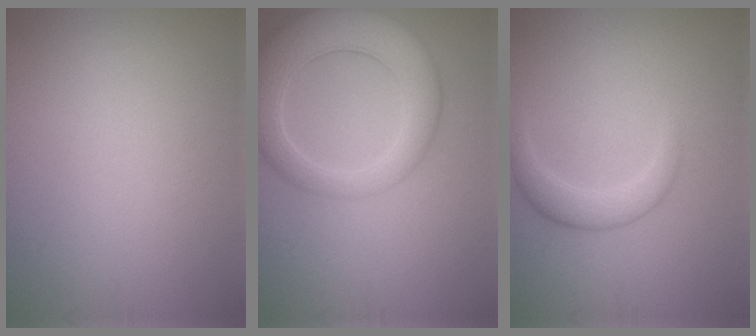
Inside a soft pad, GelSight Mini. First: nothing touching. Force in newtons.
{"total": 7.2, "press": 7.2, "slide": 0.3}
{"total": 2.3, "press": 2.3, "slide": 0.1}